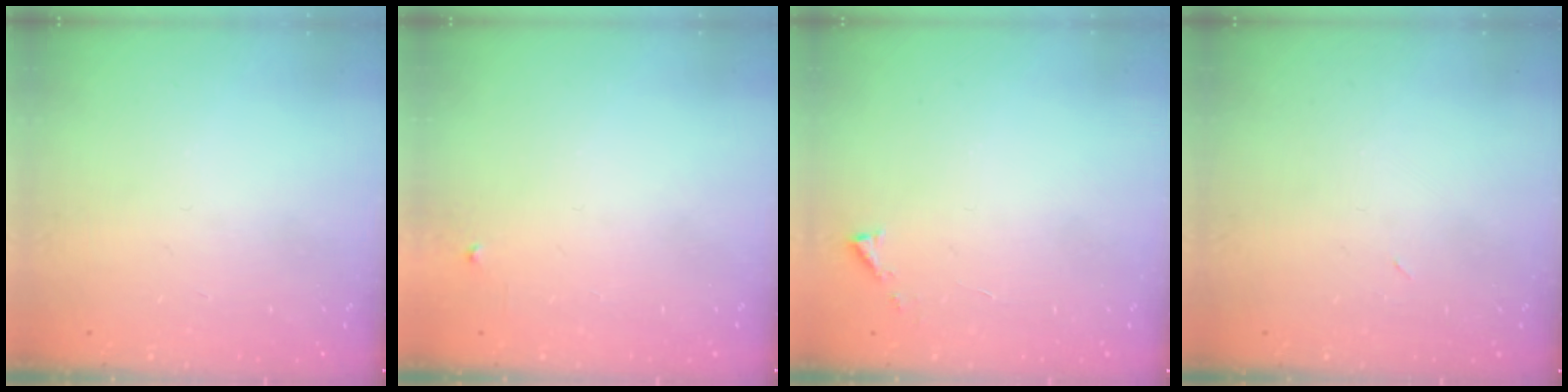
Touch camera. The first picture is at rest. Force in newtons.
{"total": 2.4, "press": 2.3, "slide": 0.4}
{"total": 3.1, "press": 3.1, "slide": 0.4}
{"total": 2.9, "press": 2.9, "slide": 0.7}